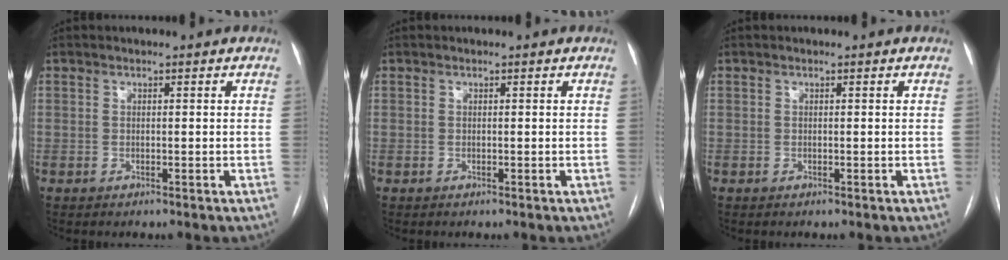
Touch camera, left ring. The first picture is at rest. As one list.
[{"total": 0.0}, {"total": 0.0}]